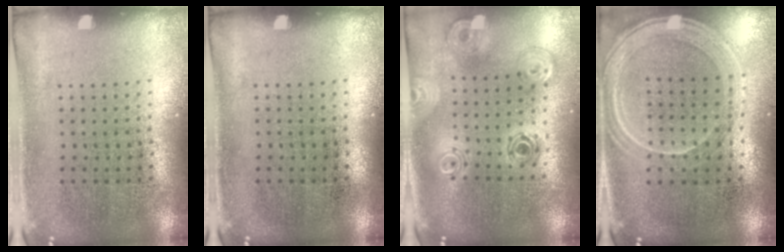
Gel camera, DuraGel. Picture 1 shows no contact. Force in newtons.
{"total": 0.0}
{"total": 1.3, "press": 1.2, "slide": 0.5}
{"total": 1.3, "press": 1.3, "slide": 0.2}